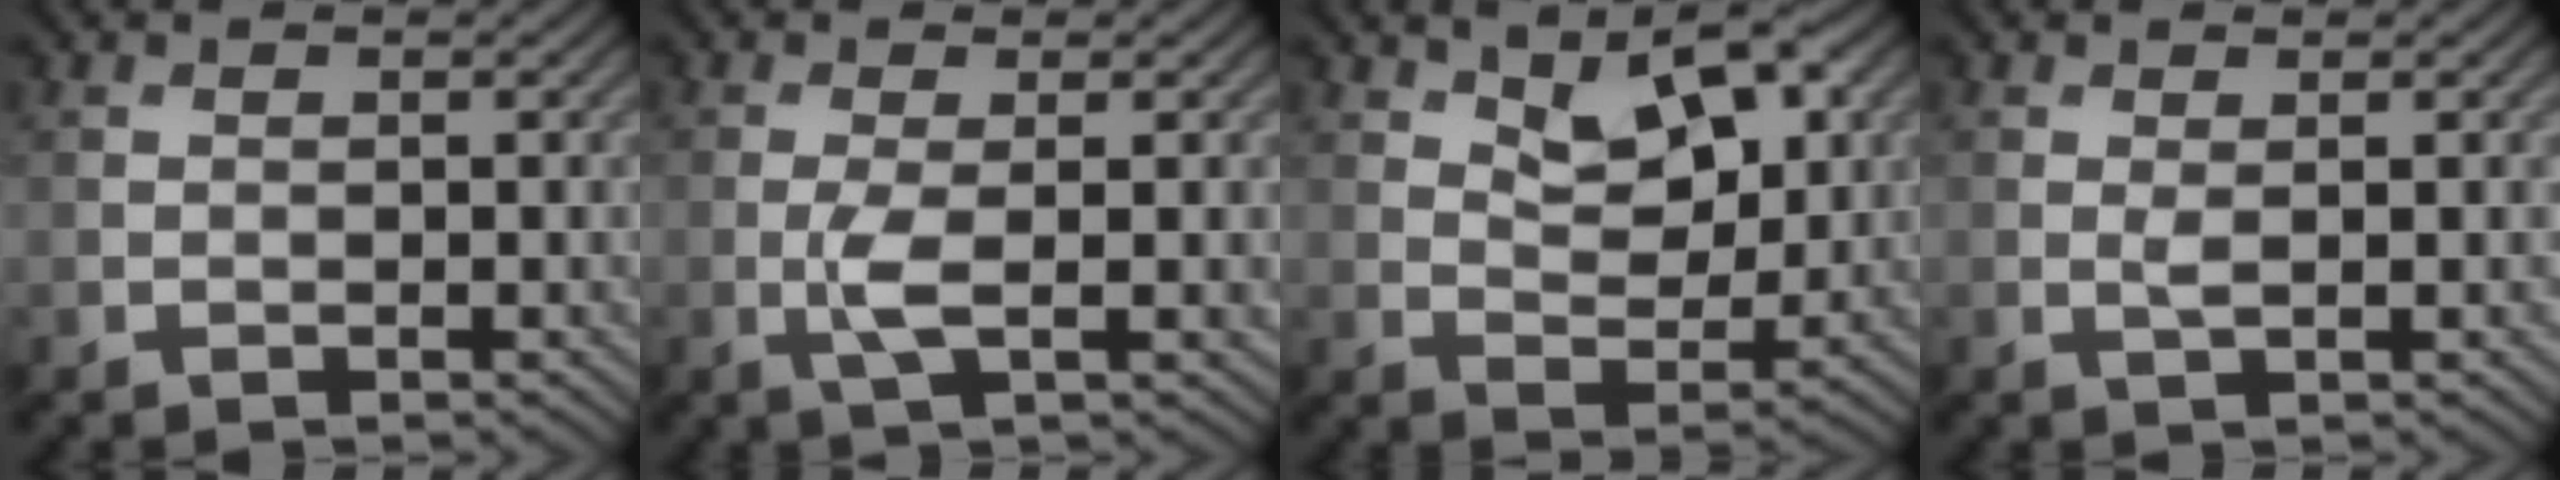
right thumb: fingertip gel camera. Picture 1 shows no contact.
{"total": 3.3, "force": [-0.4, 0.6, 3.2], "torque": [-0.074, -0.004, -0.010]}
{"total": 8.6, "force": [4.4, 4.3, 6.0], "torque": [-0.102, -0.001, 0.073]}
{"total": 0.9, "force": [0.3, 0.1, 0.8], "torque": [-0.023, 0.000, 0.005]}